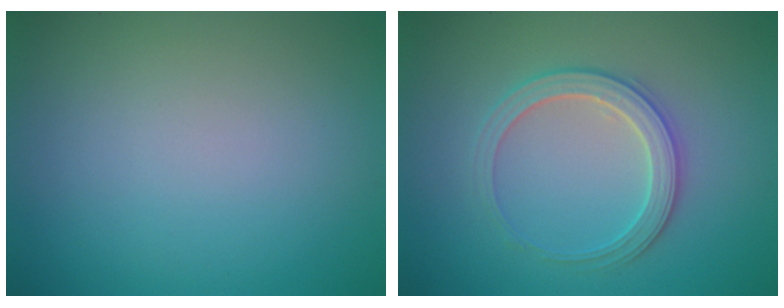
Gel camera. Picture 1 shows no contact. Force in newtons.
{"total": 2.9, "press": 2.9, "slide": 0.3}